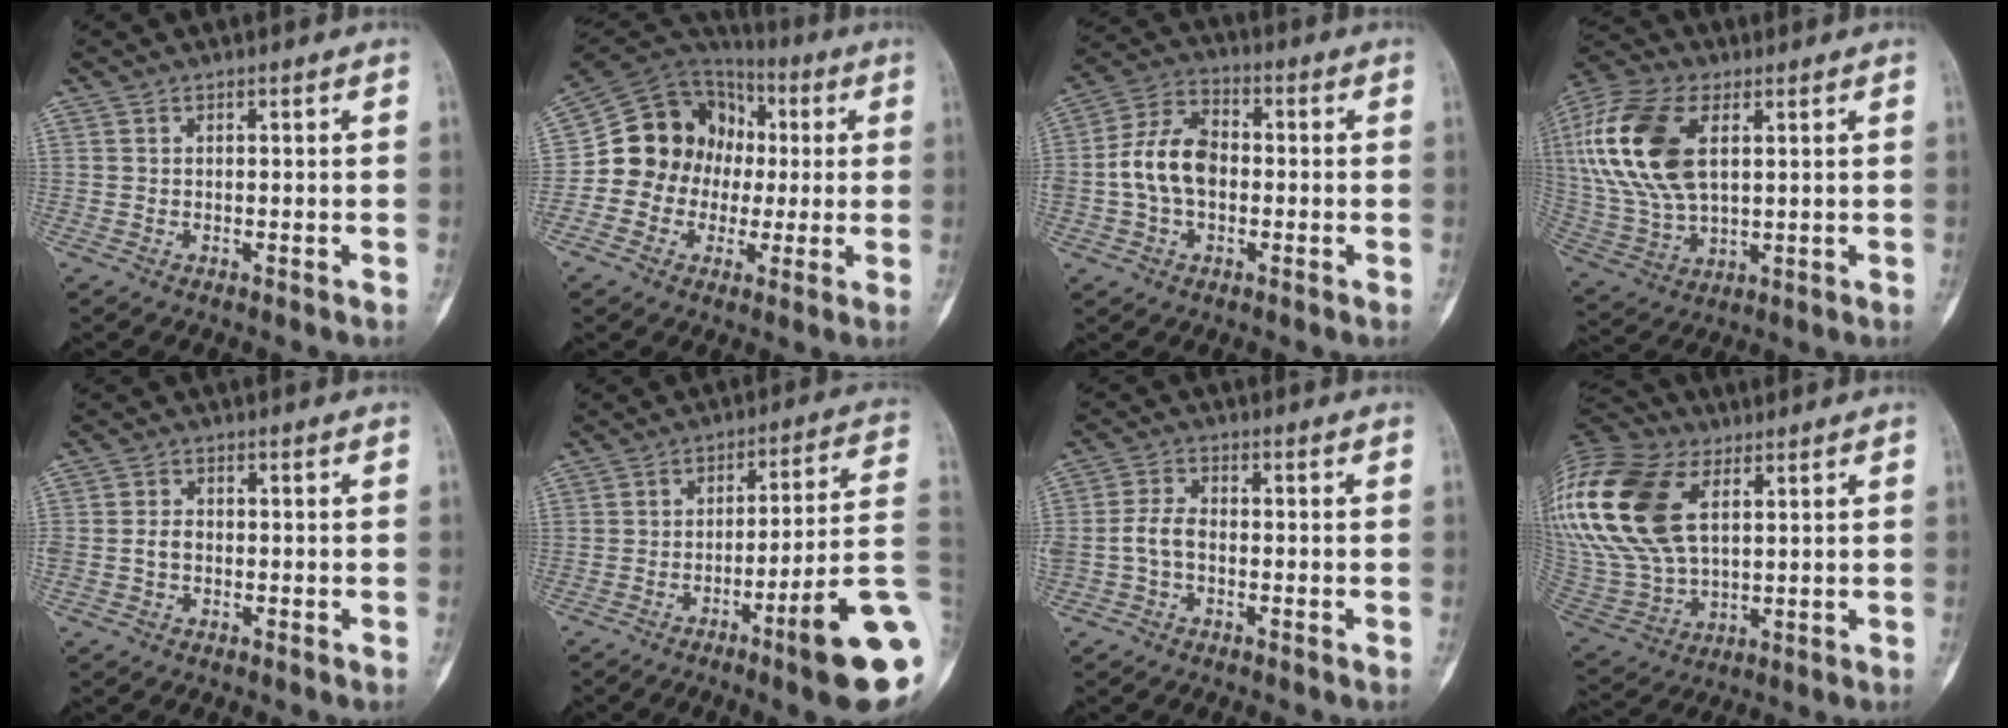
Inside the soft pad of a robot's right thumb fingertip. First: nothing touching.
{"total": 16.1, "force": [-0.2, 14.3, 7.4], "torque": [-0.096, 0.049, -0.003]}
{"total": 10.9, "force": [-0.9, 7.3, 8.0], "torque": [-0.140, 0.033, -0.027]}
{"total": 19.6, "force": [5.0, 10.9, 15.6], "torque": [-0.327, 0.001, 0.095]}
{"total": 2.4, "force": [-0.5, 1.8, 1.5], "torque": [-0.021, 0.009, -0.011]}
{"total": 16.8, "force": [-6.3, 1.2, 15.6], "torque": [-0.169, 0.033, -0.092]}
{"total": 4.4, "force": [-1.1, 2.8, 3.3], "torque": [-0.065, 0.020, -0.025]}
{"total": 28.4, "force": [9.5, 17.1, 20.5], "torque": [-0.491, 0.011, 0.191]}